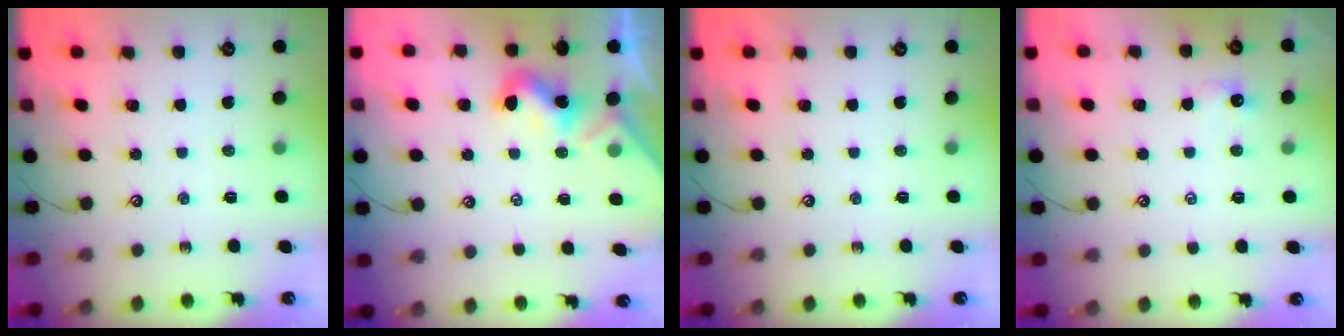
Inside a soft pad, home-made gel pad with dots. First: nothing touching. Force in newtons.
{"total": 1.8, "press": 1.8, "slide": 0.5}
{"total": 0.0}
{"total": 0.8, "press": 0.7, "slide": 0.5}